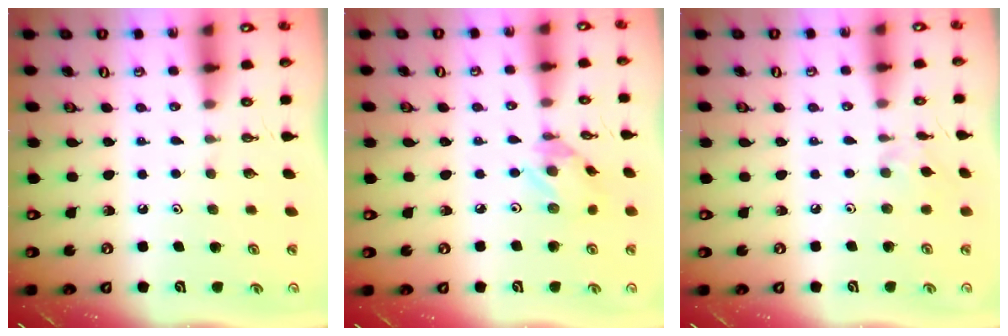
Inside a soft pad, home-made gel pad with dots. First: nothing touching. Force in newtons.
{"total": 4.0, "press": 4.0, "slide": 0.2}
{"total": 1.8, "press": 1.7, "slide": 0.5}